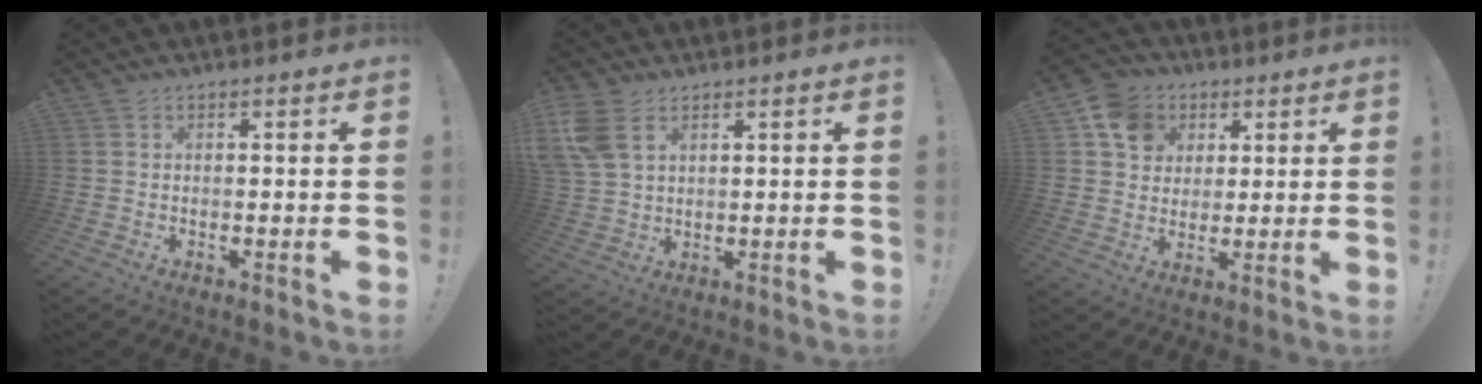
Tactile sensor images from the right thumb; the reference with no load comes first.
{"total": 8.3, "force": [3.8, 5.5, 5.0], "torque": [-0.100, -0.007, 0.077]}
{"total": 11.1, "force": [4.4, 9.5, 3.8], "torque": [-0.048, -0.018, 0.087]}